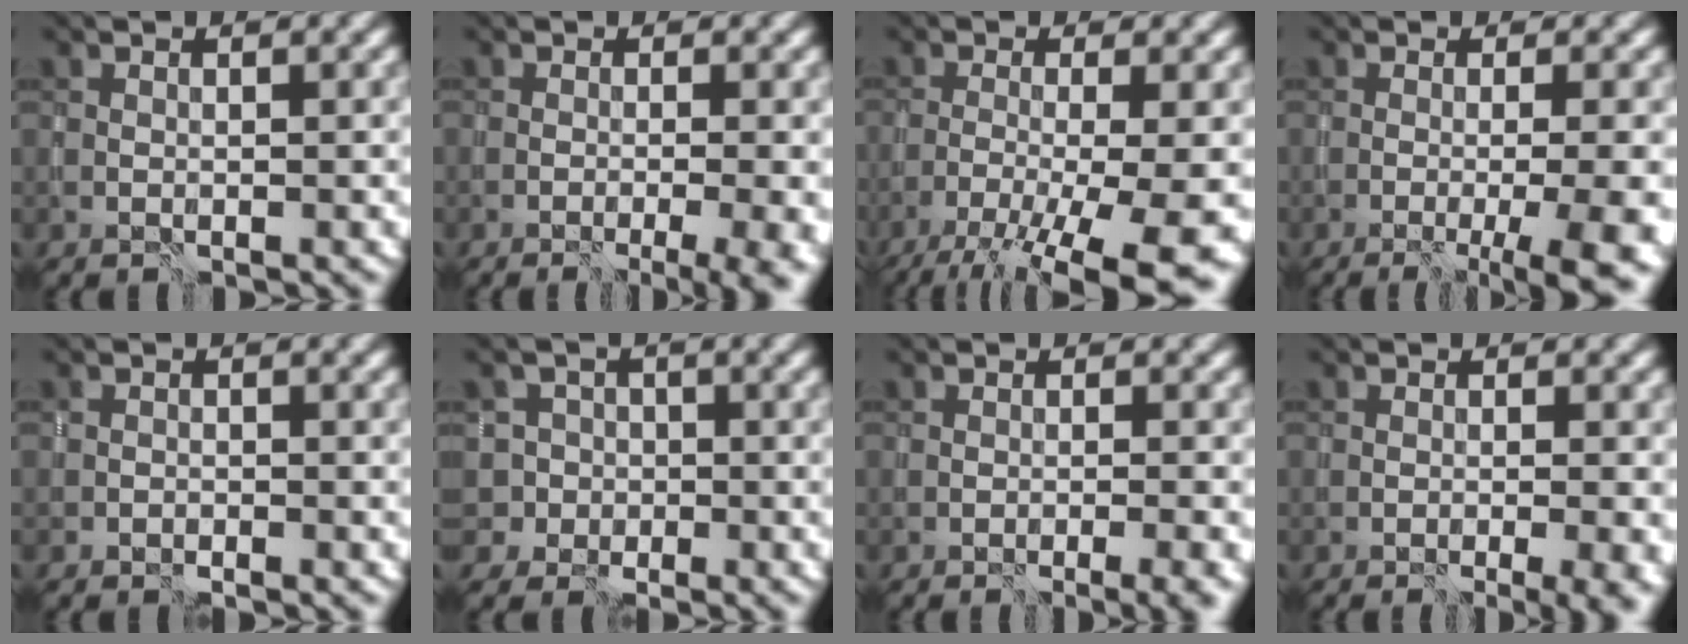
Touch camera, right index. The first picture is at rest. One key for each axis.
{"total": 6.3, "fx": -1.7, "fy": 2.5, "fz": 5.5, "tx": -0.032, "ty": -0.006, "tz": -0.024}
{"total": 10.5, "fx": -5.9, "fy": 2.5, "fz": 8.3, "tx": -0.130, "ty": -0.017, "tz": -0.094}
{"total": 8.1, "fx": -2.4, "fy": 2.3, "fz": 7.3, "tx": -0.058, "ty": -0.012, "tz": -0.027}
{"total": 1.0, "fx": -0.6, "fy": 0.8, "fz": 0.1, "tx": 0.000, "ty": -0.005, "tz": -0.011}
{"total": 3.6, "fx": -0.2, "fy": 3.6, "fz": -0.1, "tx": 0.026, "ty": 0.022, "tz": -0.020}
{"total": 3.1, "fx": -1.2, "fy": 0.8, "fz": 2.7, "tx": -0.024, "ty": -0.011, "tz": -0.014}
{"total": 4.0, "fx": -1.3, "fy": 1.2, "fz": 3.6, "tx": -0.035, "ty": -0.013, "tz": -0.014}